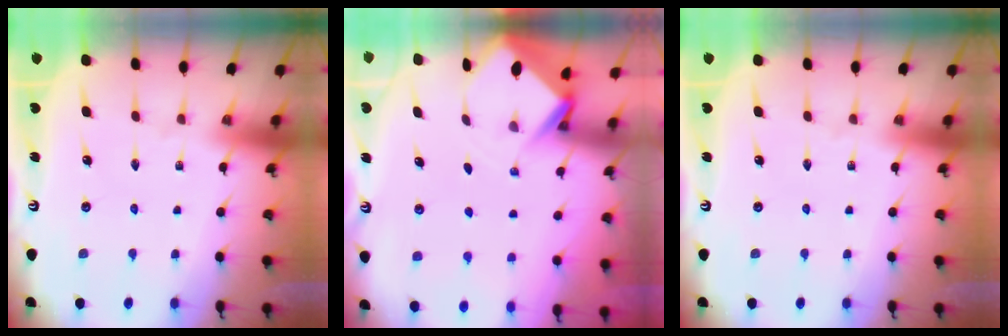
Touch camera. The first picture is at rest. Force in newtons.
{"total": 2.9, "press": 2.9, "slide": 0.2}
{"total": 0.0}